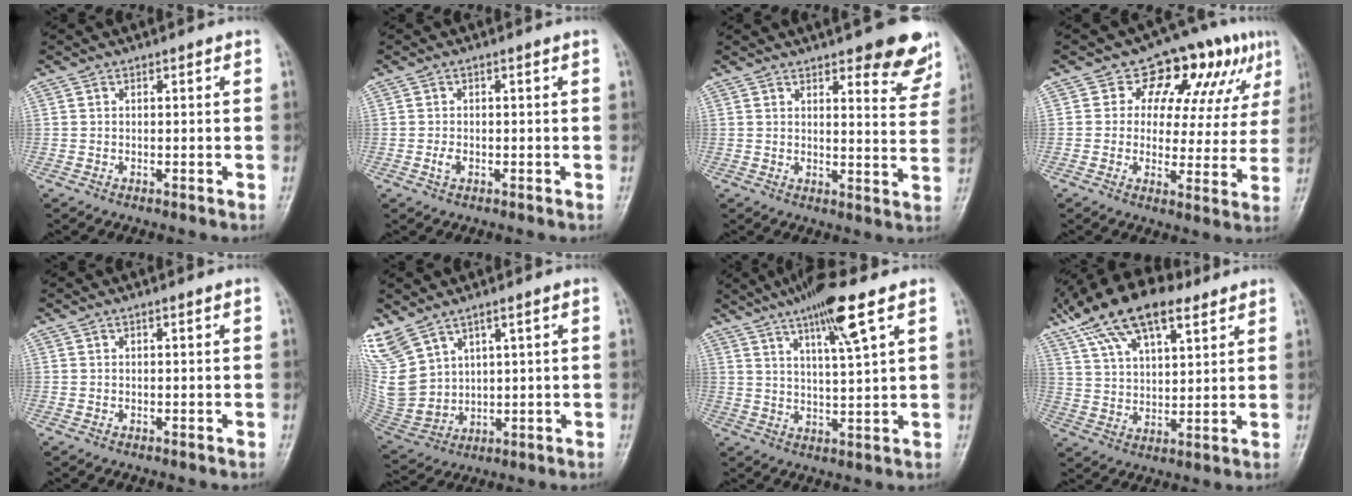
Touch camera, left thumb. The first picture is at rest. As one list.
[{"total": 1.6, "force": [-0.4, 0.8, 1.3], "torque": [-0.029, 0.009, -0.004]}, {"total": 11.5, "force": [7.8, 3.7, 7.5], "torque": [-0.055, -0.043, 0.089]}, {"total": 13.5, "force": [6.6, 8.0, 8.7], "torque": [-0.062, -0.011, 0.085]}, {"total": 0.0}, {"total": 14.1, "force": [8.1, 8.5, 7.8], "torque": [-0.182, -0.029, 0.188]}, {"total": 10.6, "force": [6.1, 0.9, 8.6], "torque": [-0.149, -0.022, 0.103]}, {"total": 17.4, "force": [10.4, 7.6, 11.7], "torque": [-0.194, -0.003, 0.188]}]